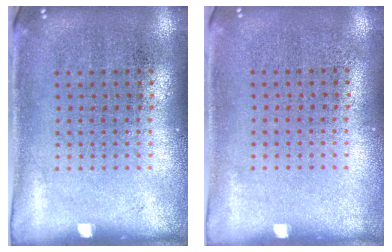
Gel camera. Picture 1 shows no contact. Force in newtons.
{"total": 0.0}